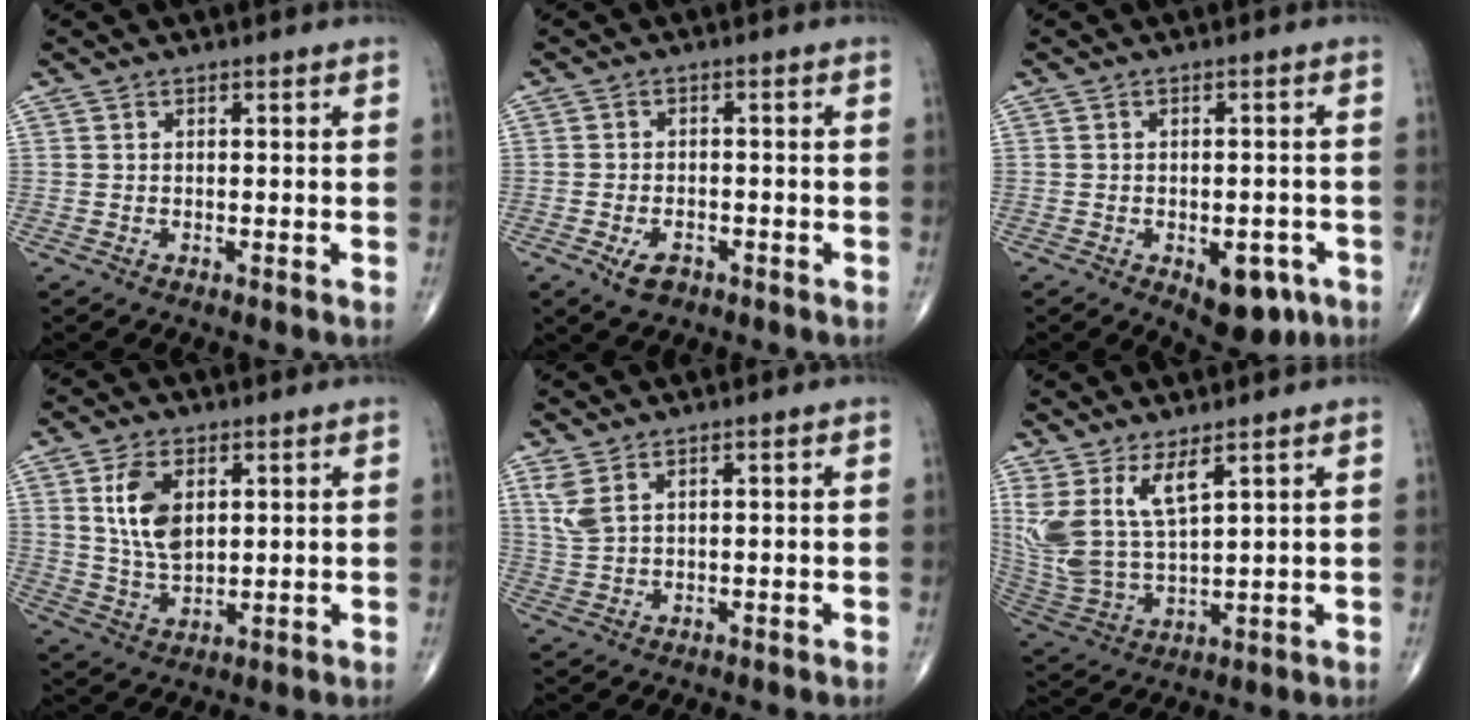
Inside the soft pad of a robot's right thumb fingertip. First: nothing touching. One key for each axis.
{"total": 4.0, "fx": -2.1, "fy": 2.3, "fz": 2.4, "tx": -0.040, "ty": 0.005, "tz": -0.033}
{"total": 8.0, "fx": -3.5, "fy": 4.3, "fz": 5.8, "tx": -0.049, "ty": 0.011, "tz": -0.036}
{"total": 9.2, "fx": 2.8, "fy": 5.1, "fz": 7.1, "tx": -0.130, "ty": -0.014, "tz": 0.060}
{"total": 3.9, "fx": 2.2, "fy": 1.4, "fz": 2.9, "tx": -0.070, "ty": -0.002, "tz": 0.055}
{"total": 11.8, "fx": 6.2, "fy": 4.3, "fz": 9.1, "tx": -0.195, "ty": -0.037, "tz": 0.145}